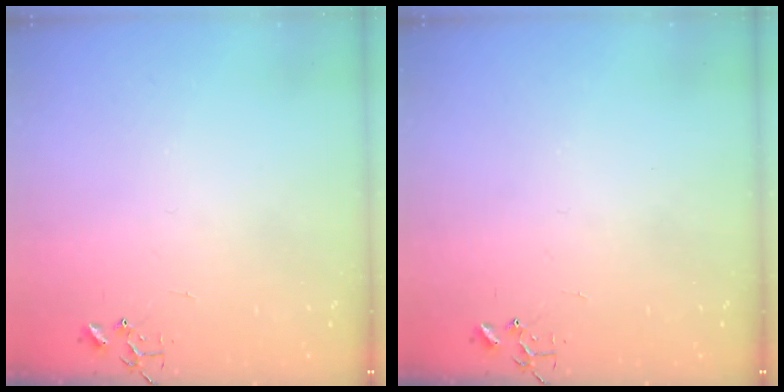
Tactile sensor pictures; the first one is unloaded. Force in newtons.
{"total": 0.0}